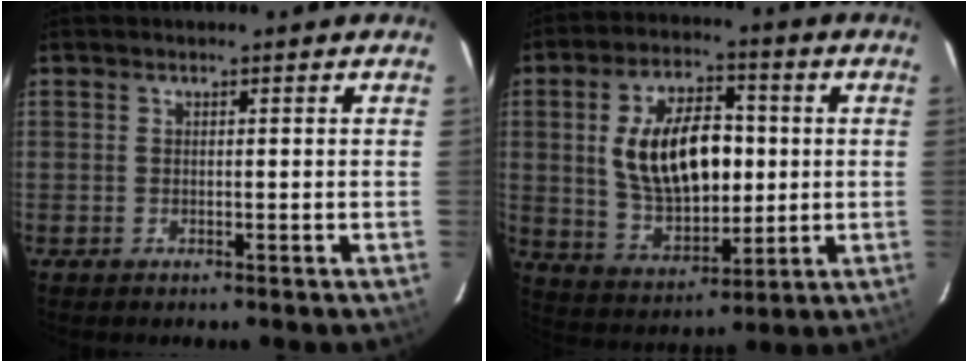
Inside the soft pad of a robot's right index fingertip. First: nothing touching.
{"total": 16.1, "force": [1.6, 9.0, 13.3], "torque": [-0.246, 0.012, 0.044]}